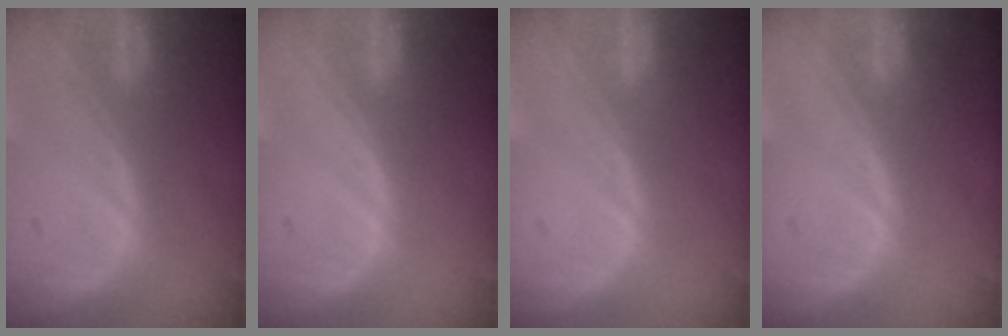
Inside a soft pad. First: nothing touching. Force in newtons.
{"total": 0.0}
{"total": 0.0}
{"total": 0.0}